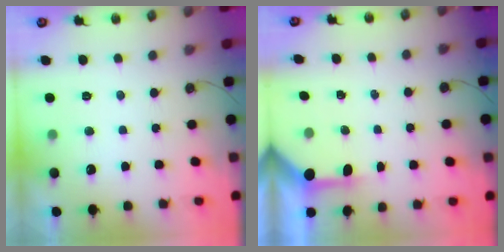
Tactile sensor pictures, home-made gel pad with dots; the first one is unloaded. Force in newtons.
{"total": 3.5, "press": 3.5, "slide": 0.5}